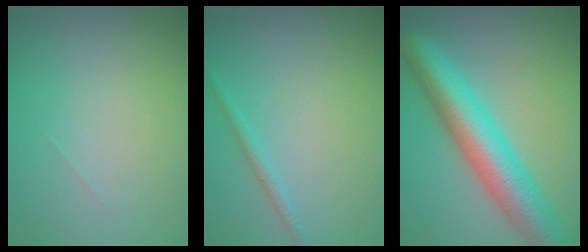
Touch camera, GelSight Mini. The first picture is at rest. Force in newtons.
{"total": 1.2, "press": 1.1, "slide": 0.1}
{"total": 8.3, "press": 8.3, "slide": 0.2}